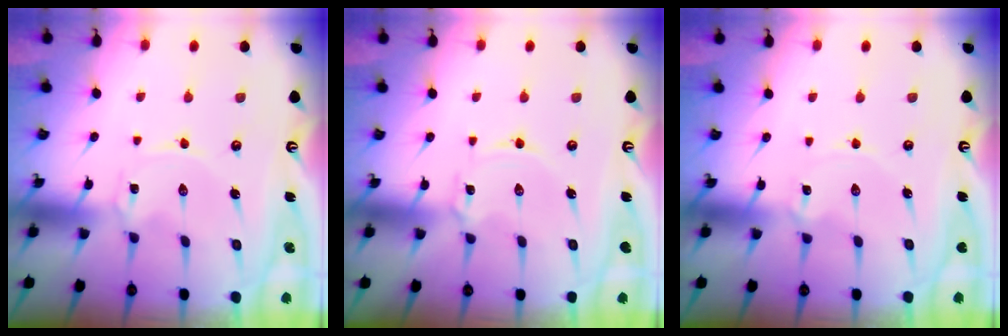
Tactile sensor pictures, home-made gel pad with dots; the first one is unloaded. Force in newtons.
{"total": 1.9, "press": 1.9, "slide": 0.2}
{"total": 0.7, "press": 0.7, "slide": 0.0}